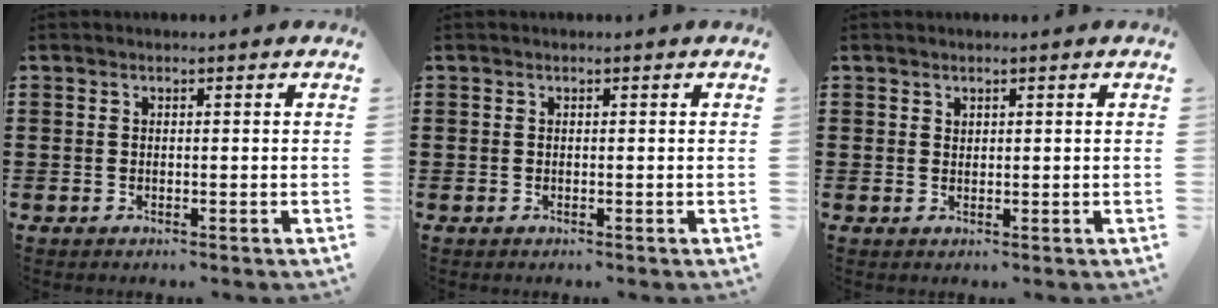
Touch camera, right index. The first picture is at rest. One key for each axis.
{"total": 0.0}
{"total": 0.7, "fx": 0.6, "fy": 0.5, "fz": 0.1, "tx": -0.003, "ty": 0.001, "tz": 0.012}